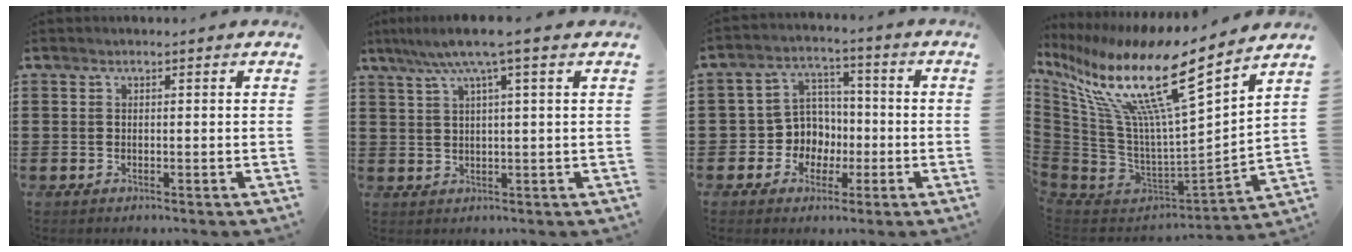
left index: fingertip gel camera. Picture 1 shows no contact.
{"total": 5.7, "force": [3.0, -0.3, 4.9], "torque": [-0.102, 0.000, 0.049]}
{"total": 6.4, "force": [-0.9, 6.1, 1.5], "torque": [-0.058, 0.008, -0.017]}
{"total": 15.8, "force": [9.5, 2.5, 12.4], "torque": [-0.272, -0.072, 0.144]}